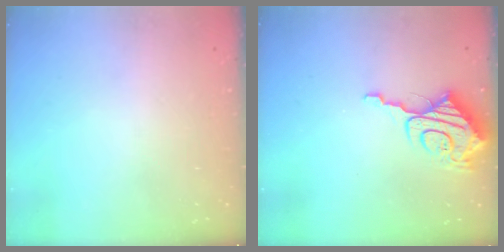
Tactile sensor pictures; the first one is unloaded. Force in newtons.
{"total": 11.1, "press": 11.0, "slide": 1.1}